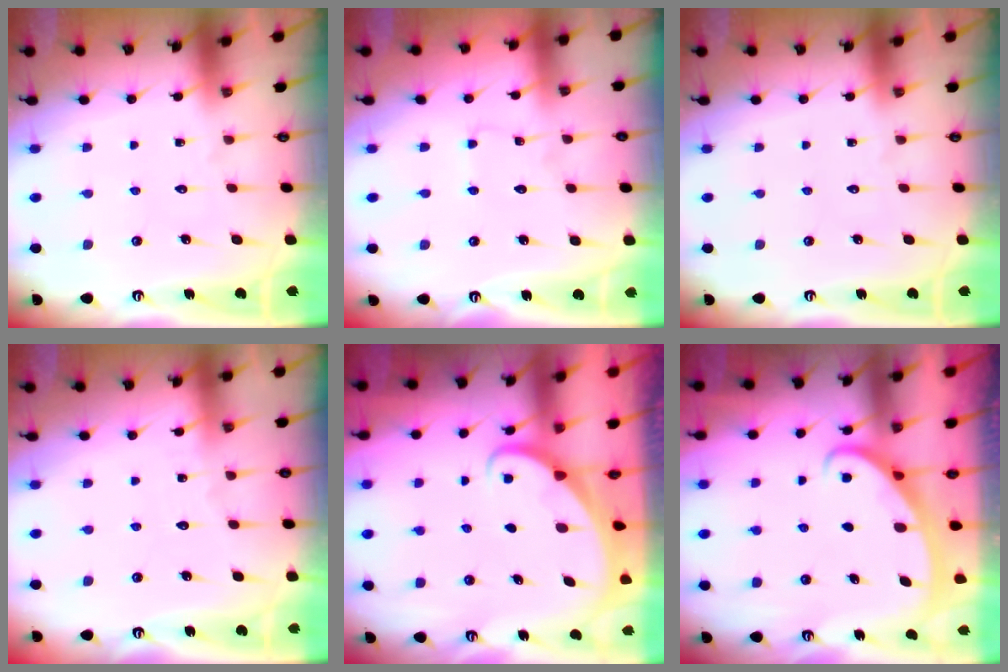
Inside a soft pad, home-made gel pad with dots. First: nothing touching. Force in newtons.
{"total": 1.8, "press": 1.8, "slide": 0.1}
{"total": 0.0}
{"total": 2.2, "press": 2.2, "slide": 0.3}
{"total": 1.7, "press": 1.6, "slide": 0.1}
{"total": 2.4, "press": 2.4, "slide": 0.4}